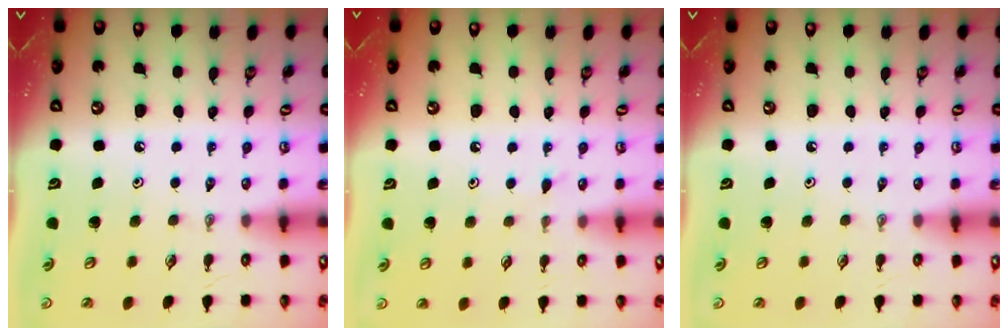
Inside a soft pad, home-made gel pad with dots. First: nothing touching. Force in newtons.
{"total": 6.8, "press": 6.8, "slide": 0.6}
{"total": 0.0}